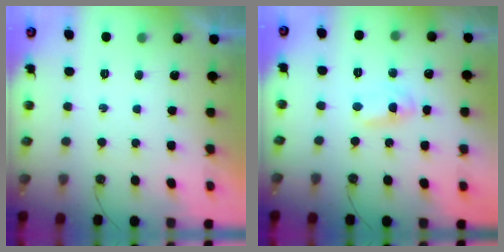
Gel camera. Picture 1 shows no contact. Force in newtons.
{"total": 1.9, "press": 1.9, "slide": 0.2}